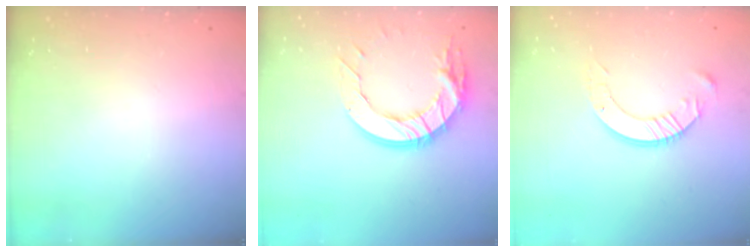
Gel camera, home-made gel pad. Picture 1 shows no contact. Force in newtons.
{"total": 15.4, "press": 15.3, "slide": 1.5}
{"total": 10.1, "press": 10.0, "slide": 1.0}